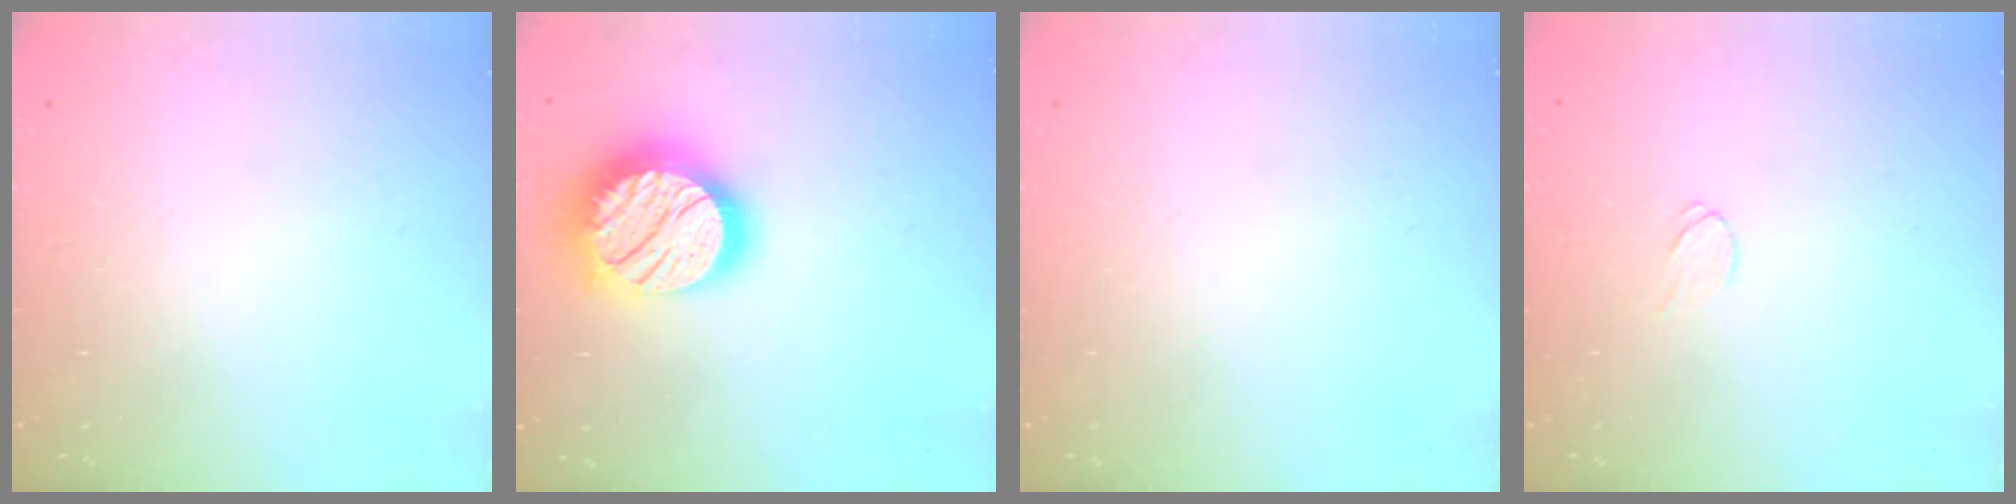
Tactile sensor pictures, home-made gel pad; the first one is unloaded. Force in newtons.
{"total": 21.0, "press": 20.9, "slide": 1.3}
{"total": 0.0}
{"total": 3.1, "press": 3.1, "slide": 0.2}